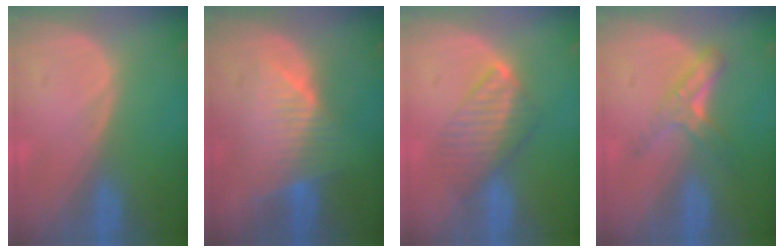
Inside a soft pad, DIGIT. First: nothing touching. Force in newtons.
{"total": 8.1, "press": 7.0, "slide": 4.1}
{"total": 5.7, "press": 5.6, "slide": 0.6}
{"total": 5.5, "press": 4.9, "slide": 2.6}